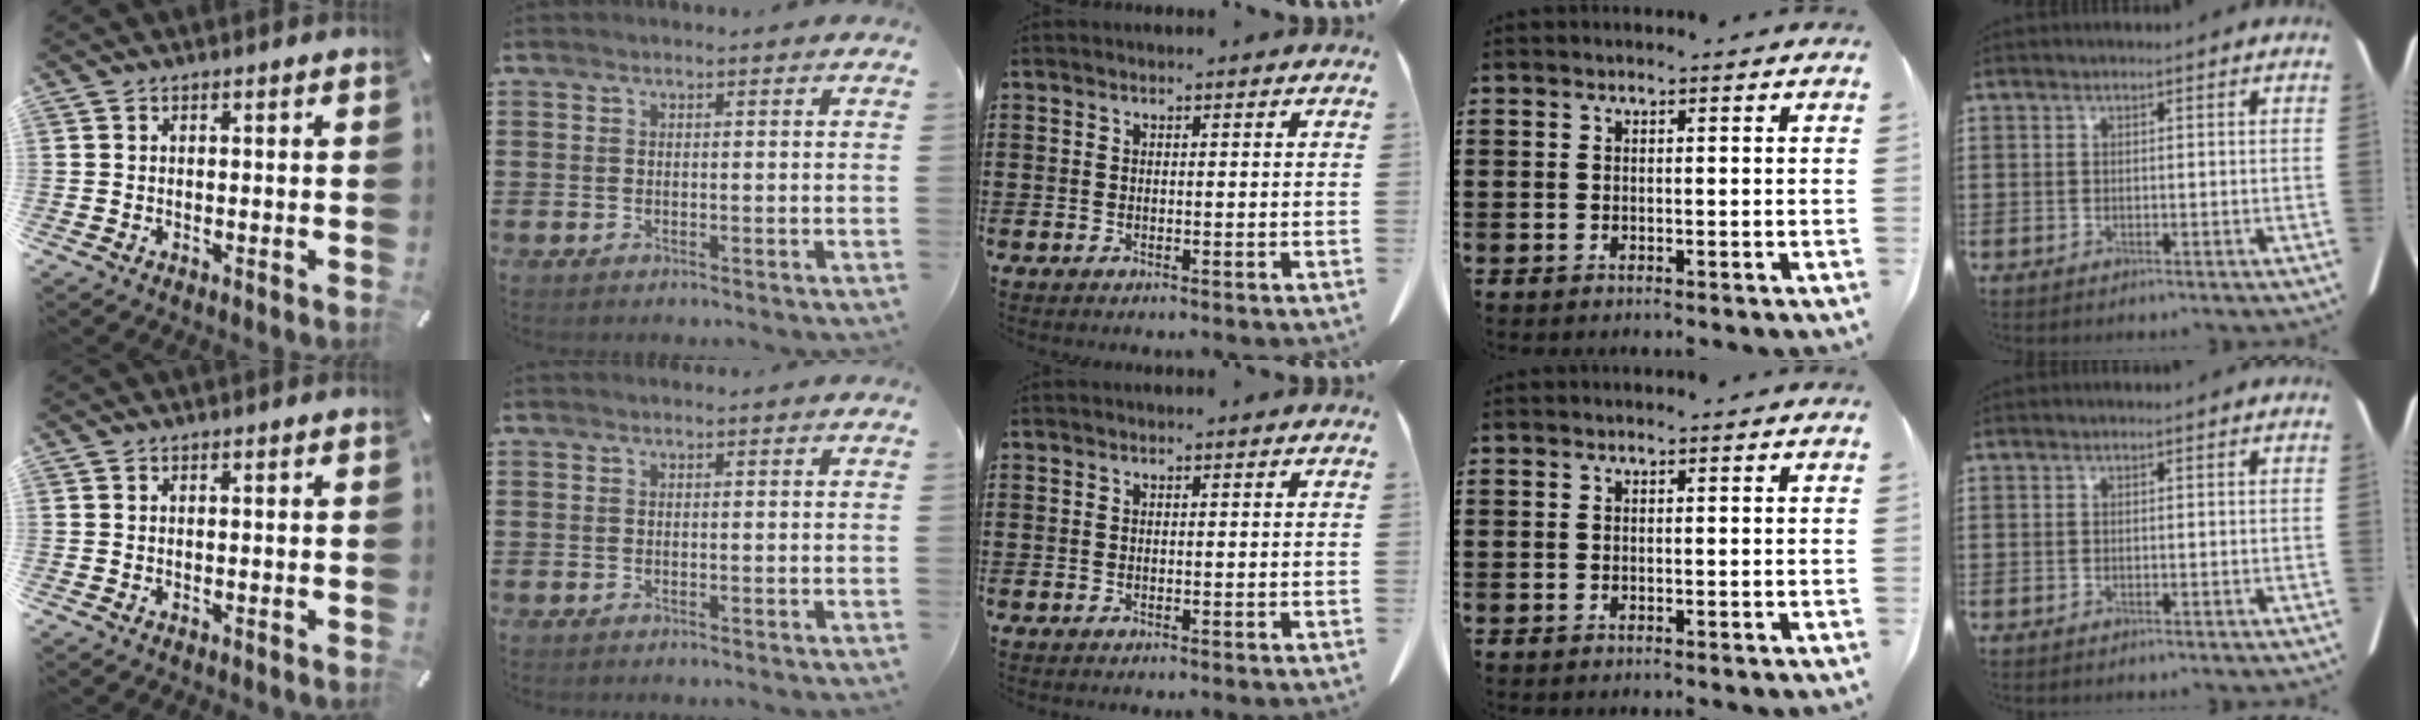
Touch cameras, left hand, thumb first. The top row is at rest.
{}